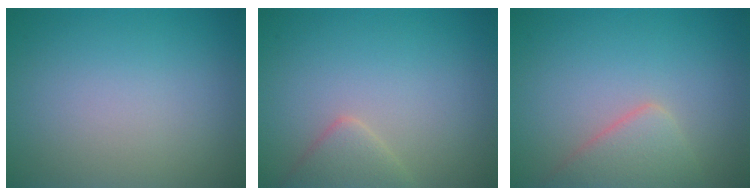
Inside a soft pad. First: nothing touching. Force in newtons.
{"total": 2.3, "press": 2.3, "slide": 0.1}
{"total": 3.3, "press": 3.3, "slide": 0.2}